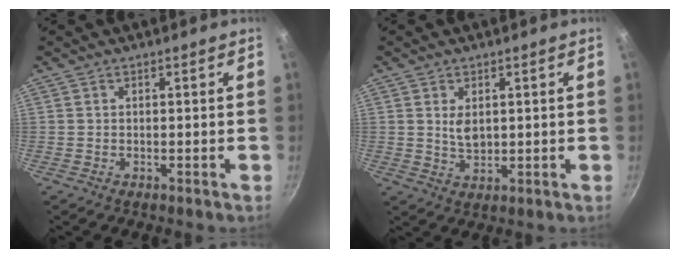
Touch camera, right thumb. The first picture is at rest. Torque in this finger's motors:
{"motor_torque": [-0.46, 0.03, 0.46, -0.32, 0.02]}